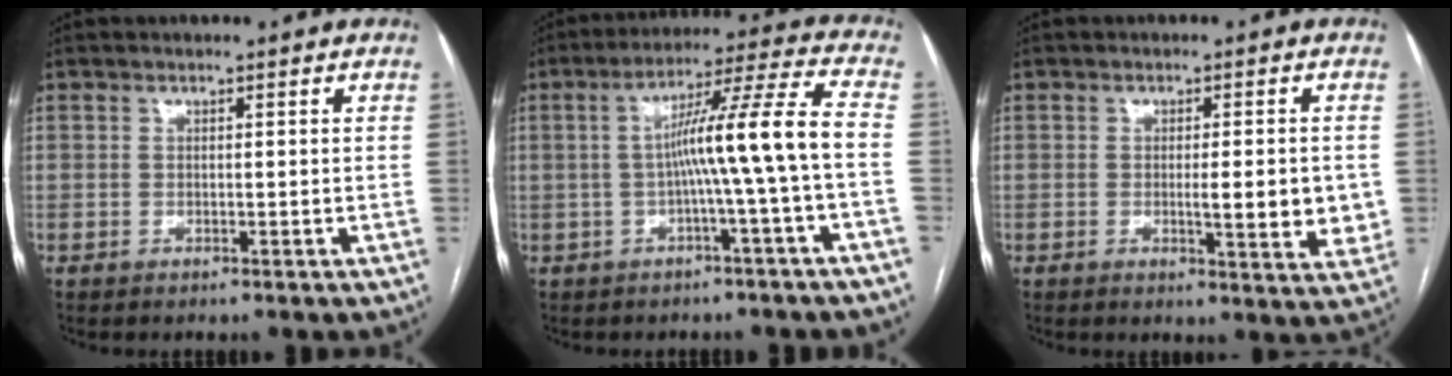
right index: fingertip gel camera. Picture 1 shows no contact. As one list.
[{"total": 10.9, "force": [-1.5, -1.8, 10.6], "torque": [-0.170, 0.025, -0.021]}, {"total": 6.9, "force": [-0.5, 1.5, 6.7], "torque": [-0.086, -0.009, -0.005]}]